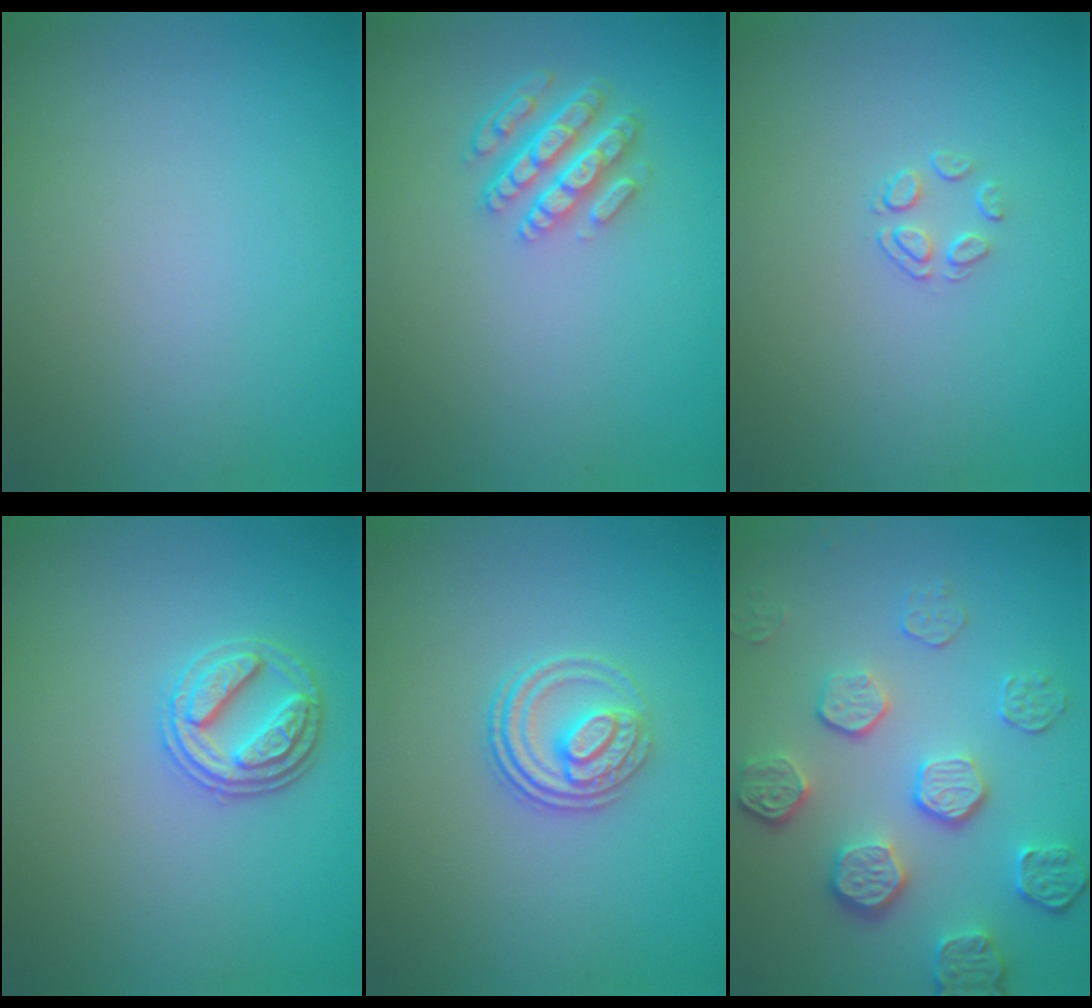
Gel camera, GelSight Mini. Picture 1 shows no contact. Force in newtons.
{"total": 4.4, "press": 3.2, "slide": 3.0}
{"total": 1.4, "press": 0.6, "slide": 1.2}
{"total": 2.9, "press": 2.8, "slide": 0.7}
{"total": 2.9, "press": 2.4, "slide": 1.6}
{"total": 5.3, "press": 4.1, "slide": 3.5}